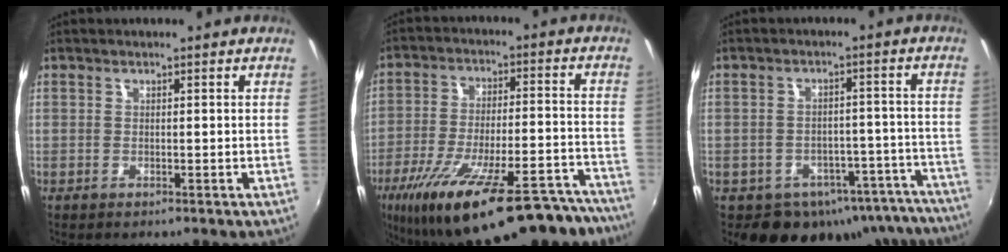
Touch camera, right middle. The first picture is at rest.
{"total": 30.1, "force": [-23.0, 8.9, 17.2], "torque": [-0.293, -0.036, -0.321]}
{"total": 19.7, "force": [-15.2, 10.9, 6.1], "torque": [-0.101, 0.040, -0.159]}